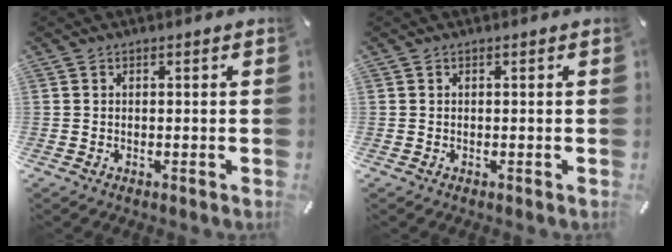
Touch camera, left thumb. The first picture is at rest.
{"total": 0.0}